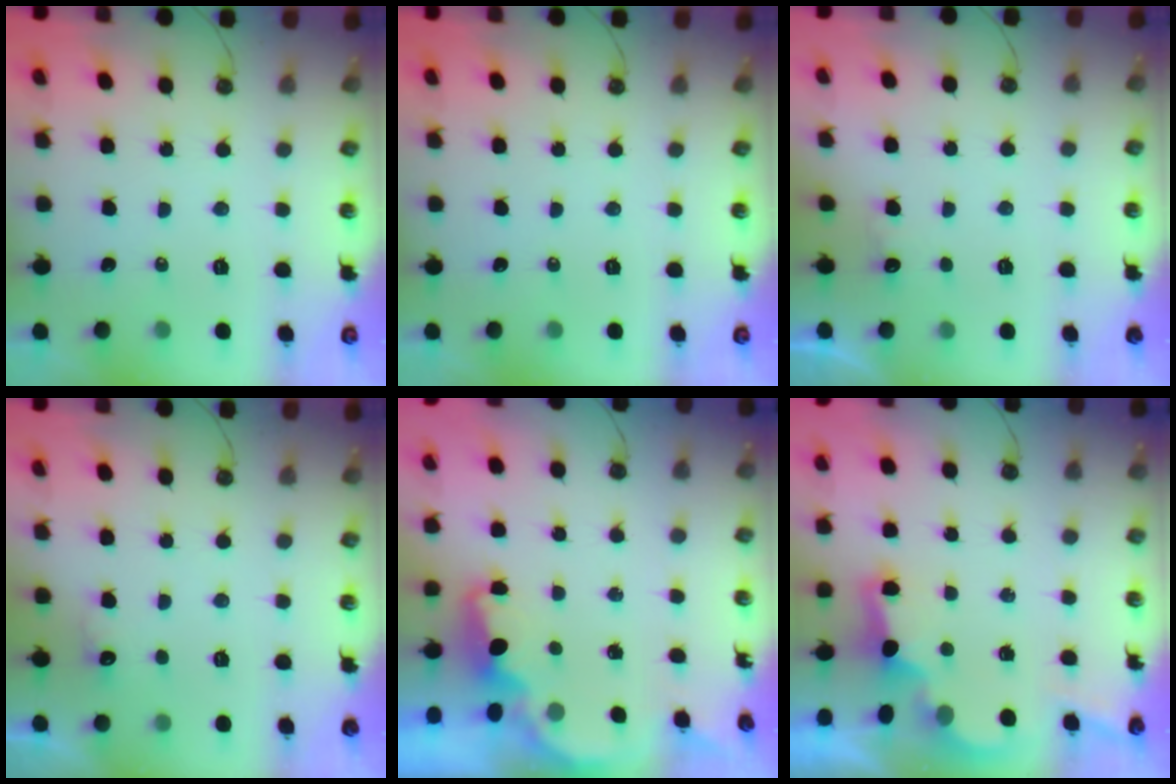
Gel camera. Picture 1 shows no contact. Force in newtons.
{"total": 0.0}
{"total": 5.3, "press": 5.2, "slide": 1.1}
{"total": 4.3, "press": 4.1, "slide": 1.2}
{"total": 2.1, "press": 1.9, "slide": 0.8}
{"total": 2.7, "press": 2.6, "slide": 0.7}